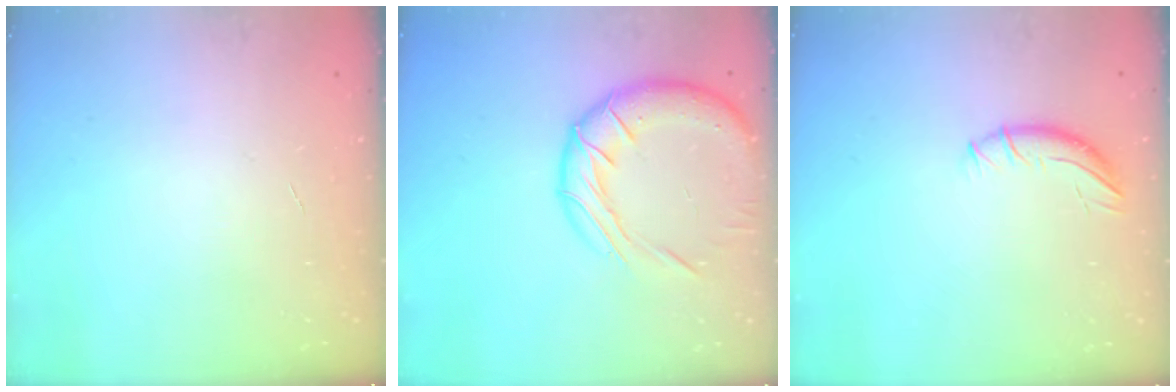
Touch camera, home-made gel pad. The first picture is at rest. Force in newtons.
{"total": 15.2, "press": 15.0, "slide": 2.2}
{"total": 7.4, "press": 7.2, "slide": 1.4}